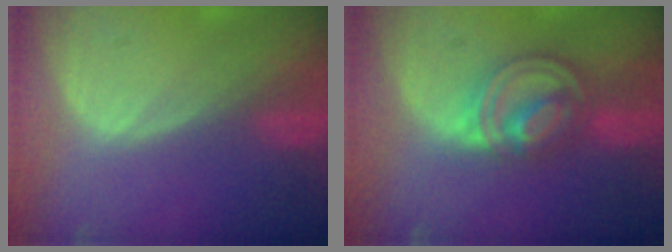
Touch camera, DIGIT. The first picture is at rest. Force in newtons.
{"total": 7.9, "press": 6.9, "slide": 3.9}